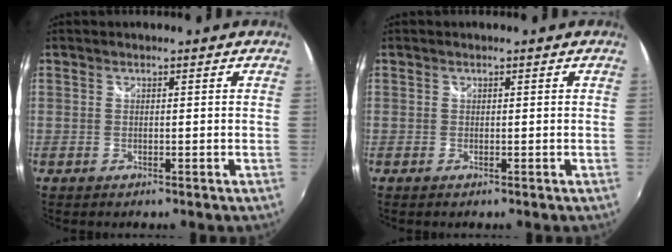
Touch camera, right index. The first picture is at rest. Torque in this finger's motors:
{"motor_torque": [-0.08, -0.01, -0.02, 0.00]}